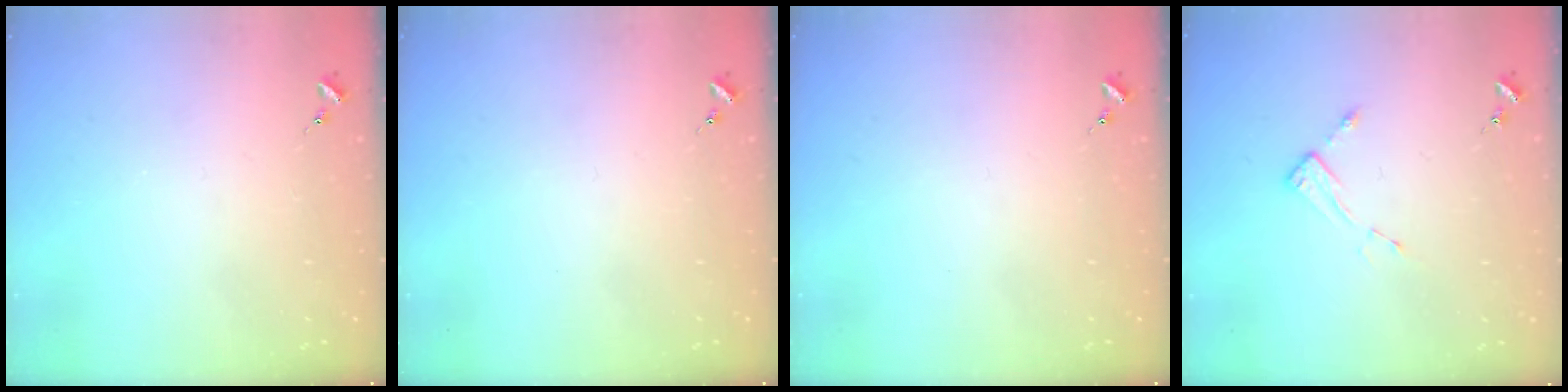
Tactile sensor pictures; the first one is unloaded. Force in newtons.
{"total": 0.0}
{"total": 0.0}
{"total": 3.9, "press": 3.9, "slide": 0.2}